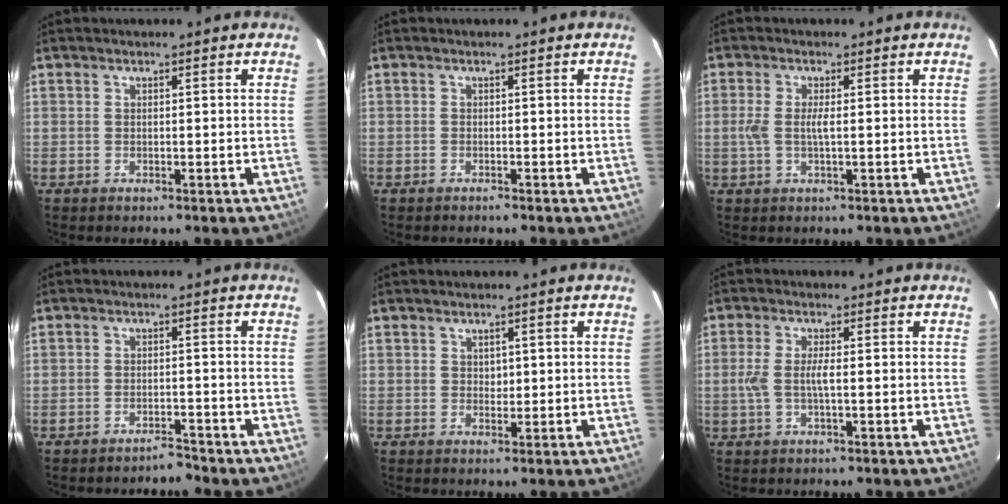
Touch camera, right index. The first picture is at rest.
{"total": 0.6, "force": [-0.6, 0.1, 0.0], "torque": [0.000, 0.001, -0.011]}
{"total": 3.4, "force": [0.0, 0.8, 3.3], "torque": [-0.070, 0.001, -0.002]}
{"total": 2.5, "force": [-2.5, 0.4, 0.2], "torque": [-0.009, 0.003, -0.038]}
{"total": 1.4, "force": [0.4, 1.2, 0.5], "torque": [-0.004, 0.004, 0.008]}
{"total": 4.1, "force": [-0.4, 0.8, 4.0], "torque": [-0.083, 0.003, -0.007]}